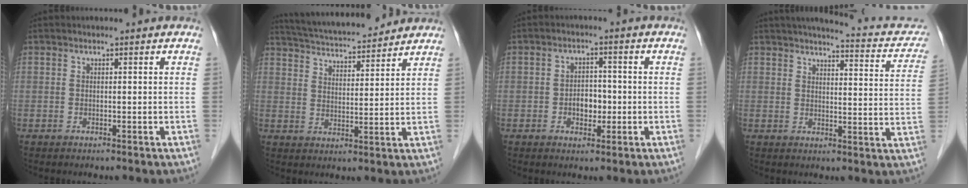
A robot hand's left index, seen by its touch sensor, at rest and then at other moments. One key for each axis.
{"total": 13.7, "fx": 12.7, "fy": 1.9, "fz": 4.8, "tx": -0.088, "ty": 0.020, "tz": 0.200}
{"total": 3.6, "fx": -1.0, "fy": 2.4, "fz": 2.6, "tx": -0.041, "ty": 0.004, "tz": -0.015}
{"total": 14.0, "fx": 11.5, "fy": 3.4, "fz": 7.2, "tx": -0.076, "ty": 0.001, "tz": 0.114}